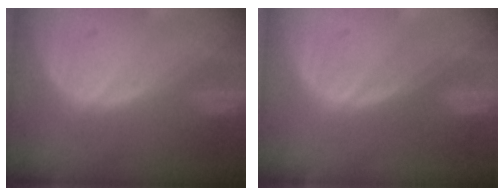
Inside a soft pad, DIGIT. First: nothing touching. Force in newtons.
{"total": 0.0}